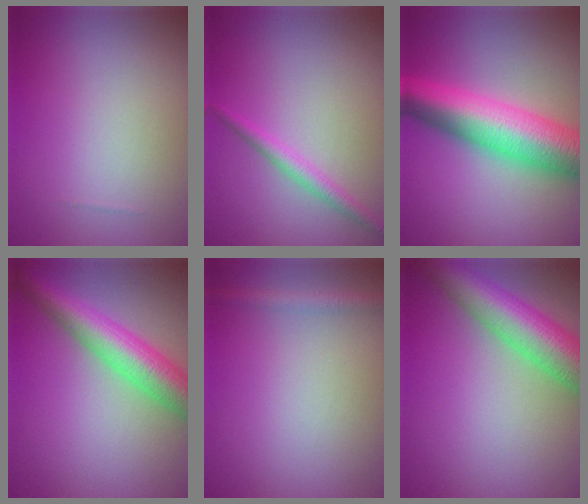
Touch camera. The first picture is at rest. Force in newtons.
{"total": 1.8, "press": 1.8, "slide": 0.0}
{"total": 10.3, "press": 10.3, "slide": 0.1}
{"total": 6.3, "press": 6.3, "slide": 0.2}
{"total": 1.6, "press": 1.6, "slide": 0.1}
{"total": 8.2, "press": 8.2, "slide": 0.5}